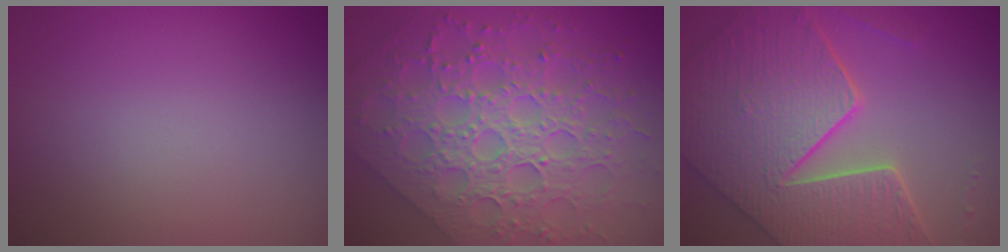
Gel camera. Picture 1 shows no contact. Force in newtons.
{"total": 7.7, "press": 6.3, "slide": 4.3}
{"total": 9.6, "press": 7.1, "slide": 6.5}